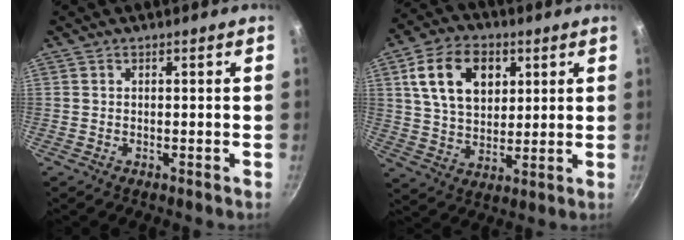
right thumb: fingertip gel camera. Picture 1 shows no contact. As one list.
[{"total": 14.4, "force": [4.8, 9.8, 9.4], "torque": [-0.142, -0.005, 0.083]}]